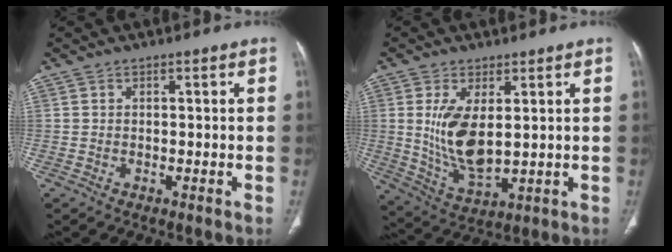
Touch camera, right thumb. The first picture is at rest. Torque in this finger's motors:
{"motor_torque": [-0.77, 1.07, 1.15, 0.23, 0.09]}